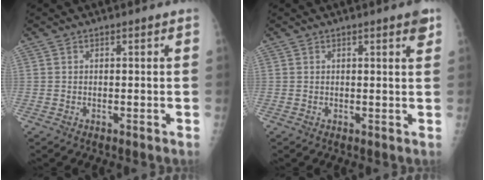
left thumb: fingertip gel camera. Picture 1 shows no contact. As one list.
[{"total": 2.4, "force": [1.5, 0.3, 1.9], "torque": [-0.022, -0.007, 0.017]}]